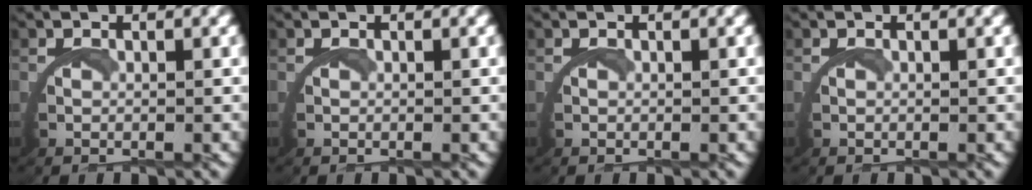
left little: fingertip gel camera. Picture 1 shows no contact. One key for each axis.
{"total": 0.0}
{"total": 0.0}
{"total": 0.0}